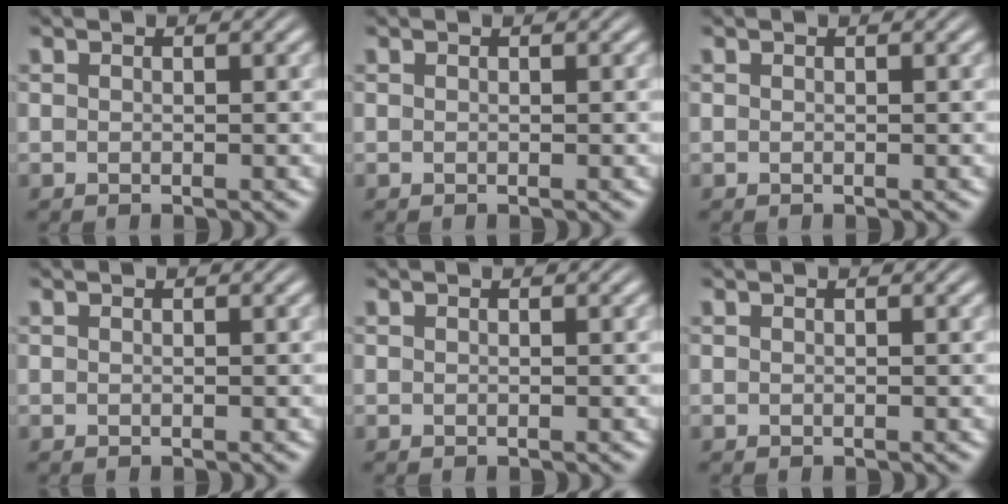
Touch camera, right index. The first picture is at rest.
{"total": 0.0}
{"total": 0.0}
{"total": 0.0}
{"total": 0.0}
{"total": 0.0}